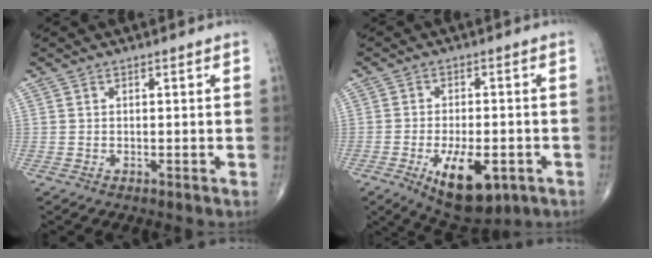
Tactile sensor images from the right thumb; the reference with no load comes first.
{"total": 12.3, "force": [-4.7, 5.7, 9.8], "torque": [-0.144, 0.004, -0.058]}